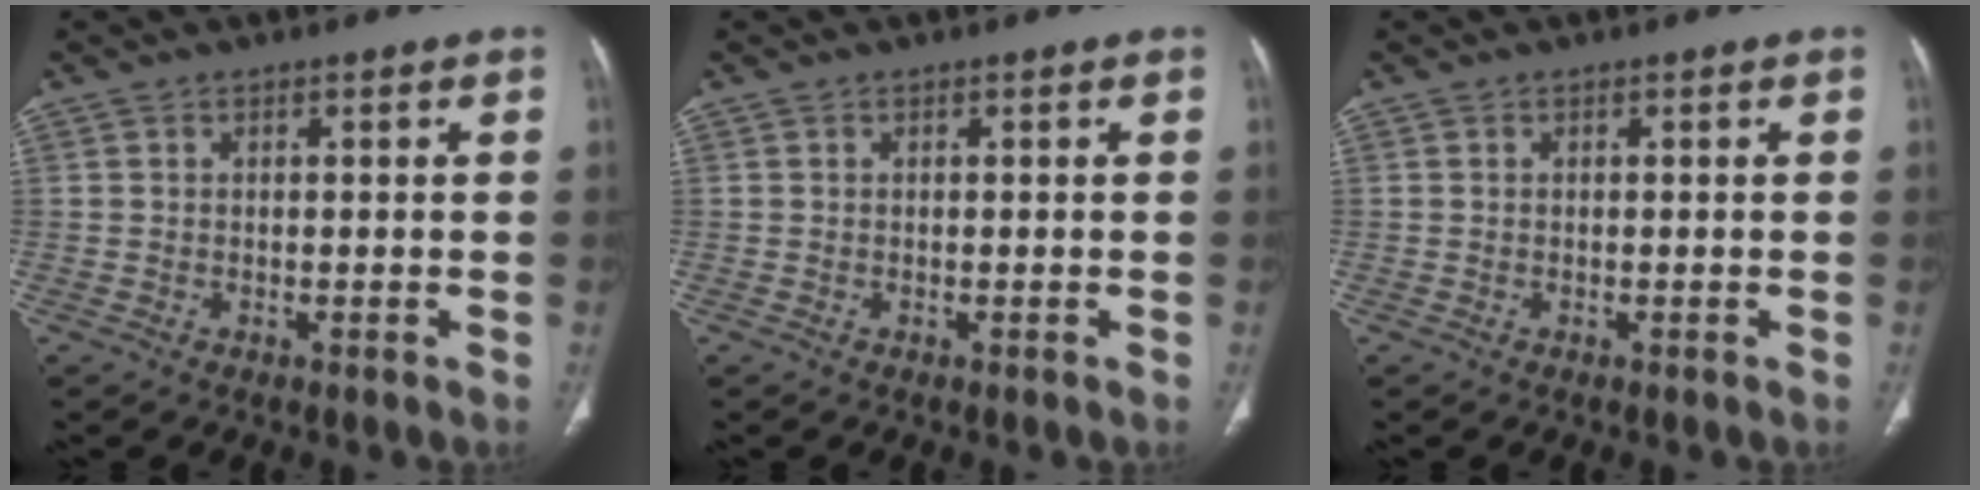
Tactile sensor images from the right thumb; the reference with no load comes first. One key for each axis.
{"total": 0.0}
{"total": 0.0}